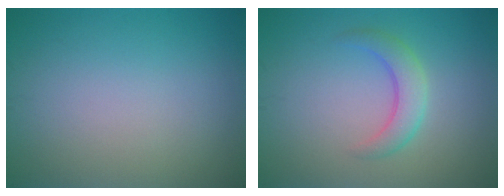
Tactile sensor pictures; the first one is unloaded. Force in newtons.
{"total": 2.7, "press": 2.7, "slide": 0.2}